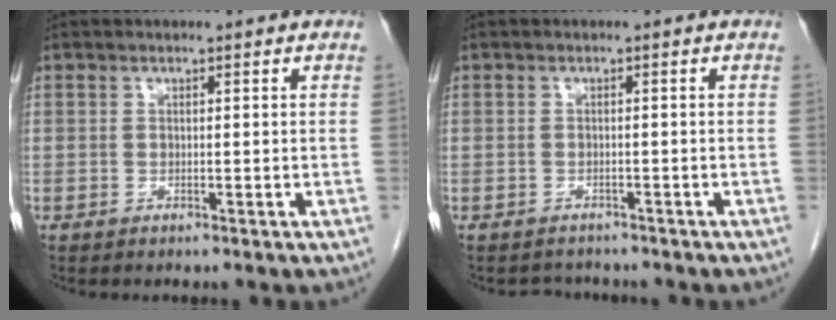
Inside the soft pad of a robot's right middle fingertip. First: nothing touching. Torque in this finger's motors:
{"motor_torque": [-0.69, -0.32, -0.22, -0.04]}